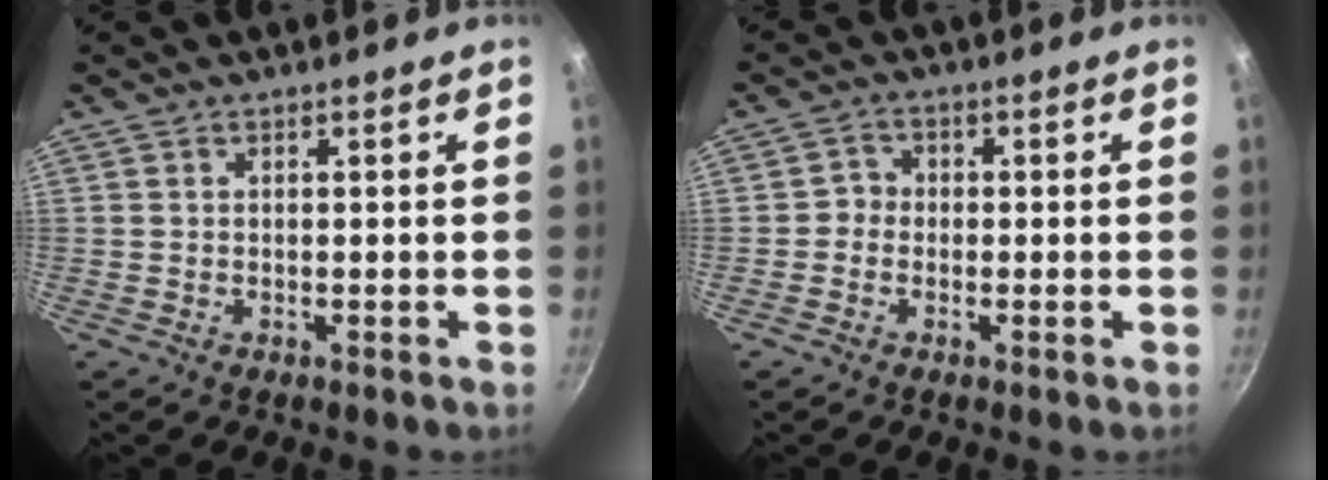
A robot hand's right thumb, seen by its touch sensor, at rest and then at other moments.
{"total": 2.5, "force": [-0.7, 2.3, 0.7], "torque": [0.006, 0.011, -0.021]}